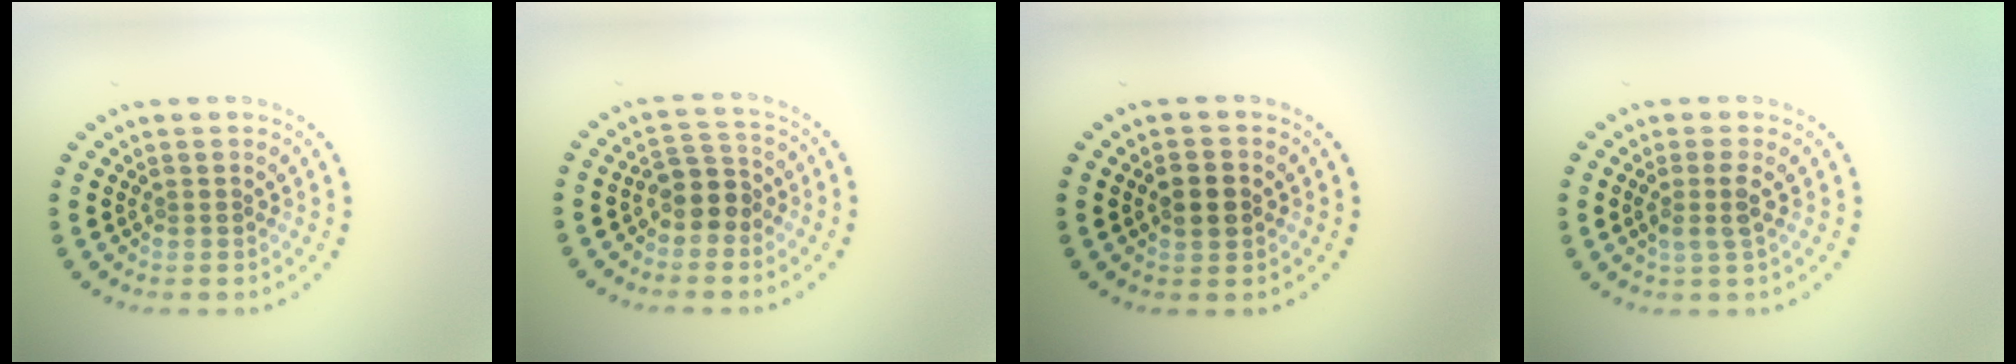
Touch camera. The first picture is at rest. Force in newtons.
{"total": 2.9, "press": 2.5, "slide": 1.4}
{"total": 2.5, "press": 2.5, "slide": 0.2}
{"total": 1.9, "press": 1.5, "slide": 1.0}